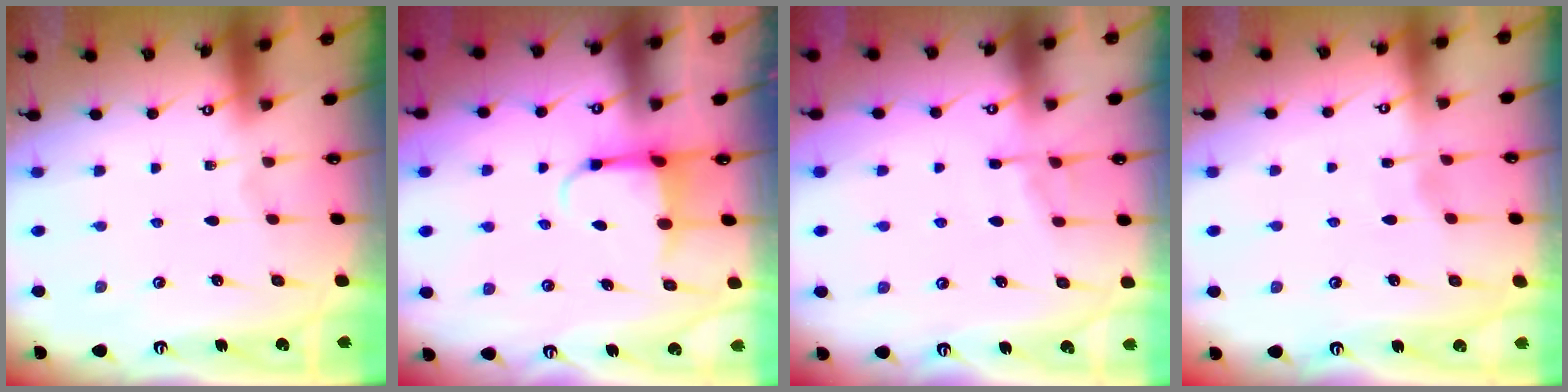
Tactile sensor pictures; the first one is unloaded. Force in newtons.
{"total": 4.0, "press": 3.8, "slide": 1.0}
{"total": 4.6, "press": 4.5, "slide": 0.5}
{"total": 2.0, "press": 2.0, "slide": 0.3}